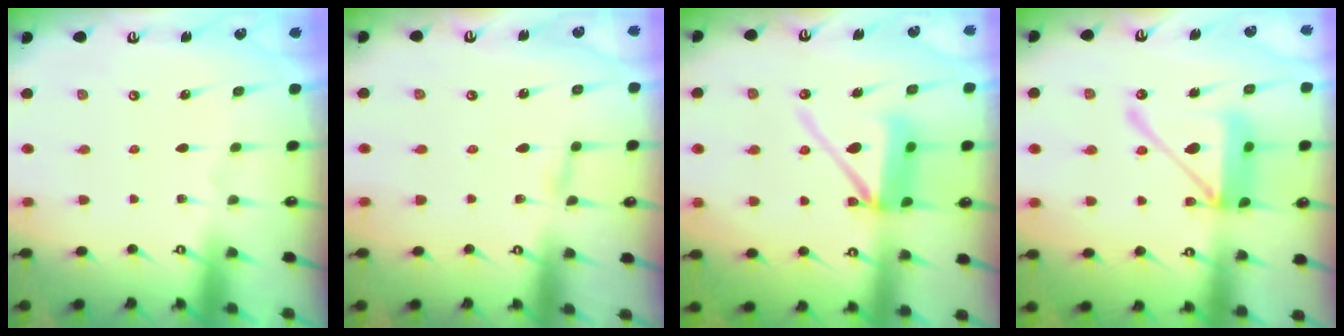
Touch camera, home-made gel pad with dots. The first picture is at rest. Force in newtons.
{"total": 2.8, "press": 2.8, "slide": 0.3}
{"total": 12.3, "press": 12.2, "slide": 1.7}
{"total": 15.1, "press": 14.9, "slide": 2.2}